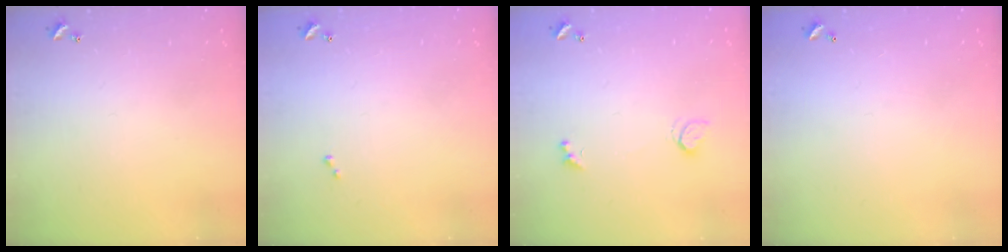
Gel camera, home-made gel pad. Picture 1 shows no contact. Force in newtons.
{"total": 0.0}
{"total": 1.8, "press": 1.8, "slide": 0.5}
{"total": 2.9, "press": 2.9, "slide": 0.1}